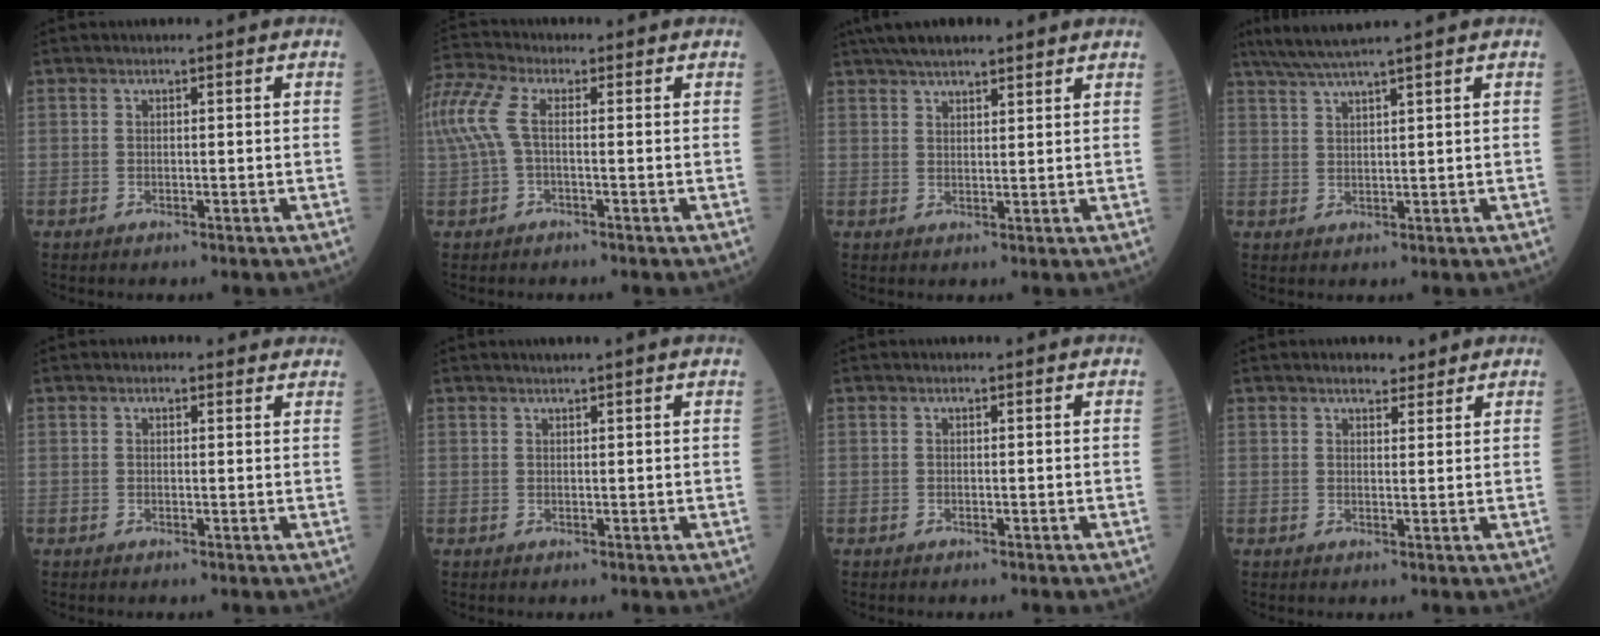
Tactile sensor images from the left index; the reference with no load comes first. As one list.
[{"total": 10.3, "force": [1.5, 4.8, 9.0], "torque": [-0.242, 0.043, 0.026]}, {"total": 8.4, "force": [7.0, 1.6, 4.5], "torque": [-0.071, 0.035, 0.108]}, {"total": 6.3, "force": [5.2, -1.3, 3.4], "torque": [-0.062, 0.020, 0.096]}, {"total": 2.0, "force": [1.8, 0.9, 0.2], "torque": [-0.003, 0.001, 0.009]}, {"total": 2.5, "force": [2.1, -0.4, 1.2], "torque": [-0.016, 0.015, 0.034]}, {"total": 0.0}, {"total": 2.7, "force": [2.3, 1.2, 0.8], "torque": [-0.016, 0.007, 0.034]}]